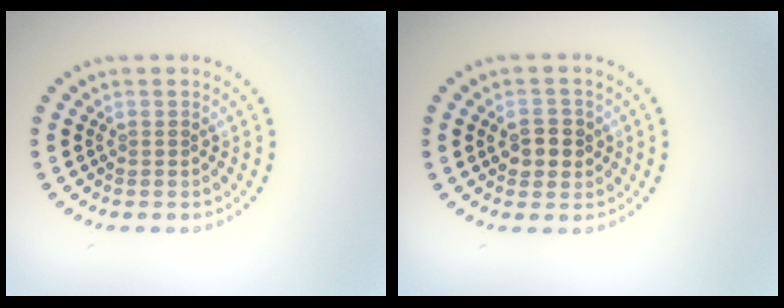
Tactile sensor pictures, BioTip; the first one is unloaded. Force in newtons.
{"total": 2.7, "press": 2.6, "slide": 0.5}